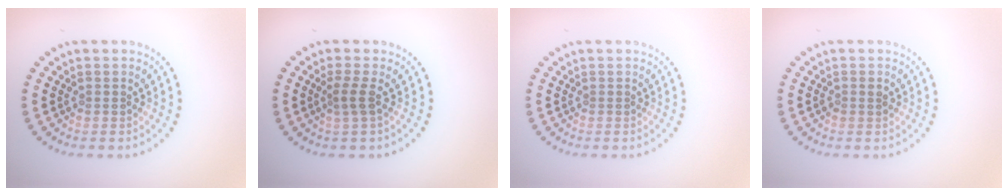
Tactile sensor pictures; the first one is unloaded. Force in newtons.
{"total": 1.7, "press": 1.1, "slide": 1.3}
{"total": 0.0}
{"total": 0.6, "press": 0.6, "slide": 0.2}